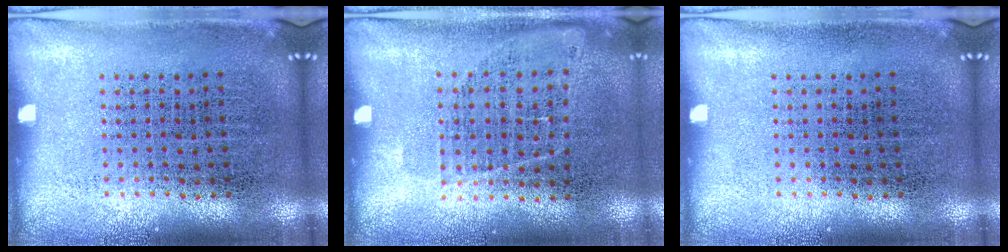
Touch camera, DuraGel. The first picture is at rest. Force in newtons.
{"total": 0.9, "press": 0.7, "slide": 0.5}
{"total": 0.0}